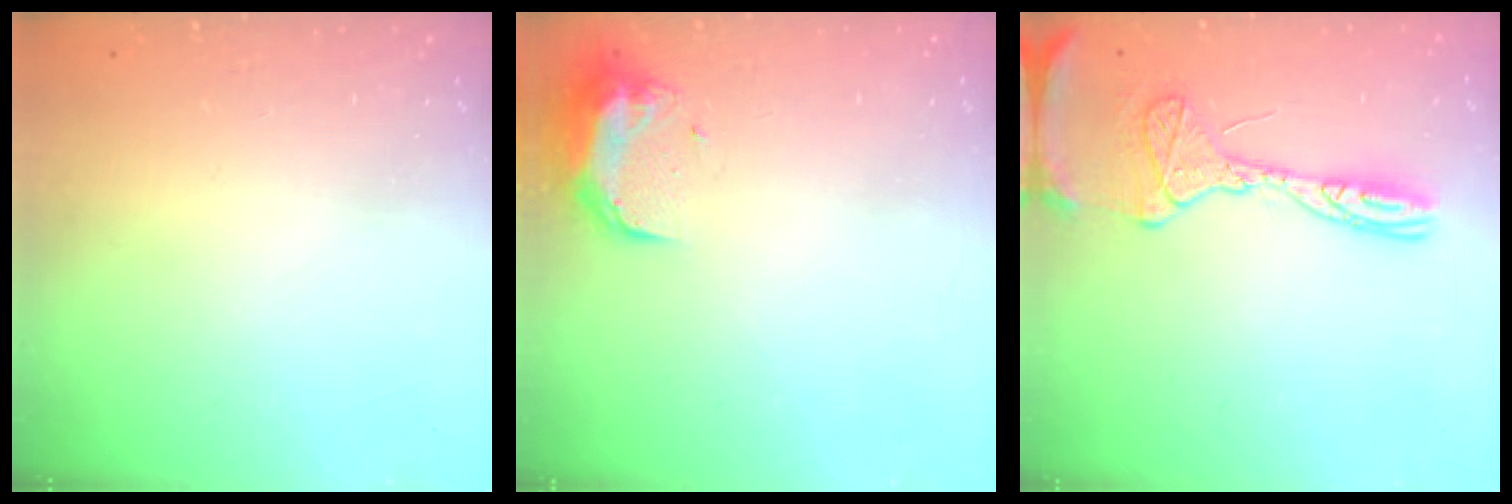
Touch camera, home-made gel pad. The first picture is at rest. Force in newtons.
{"total": 9.7, "press": 9.7, "slide": 0.7}
{"total": 14.7, "press": 14.6, "slide": 1.4}